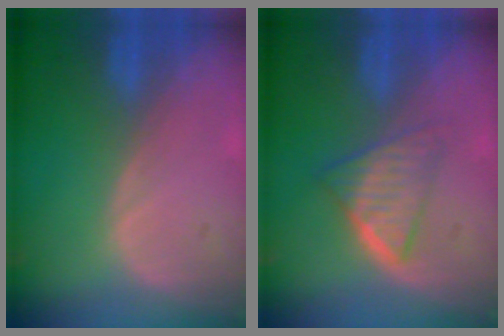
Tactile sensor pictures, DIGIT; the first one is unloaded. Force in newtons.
{"total": 6.4, "press": 5.4, "slide": 3.4}